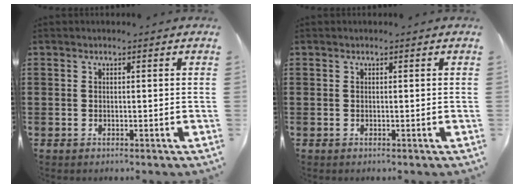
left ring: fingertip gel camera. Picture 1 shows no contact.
{"total": 0.0}